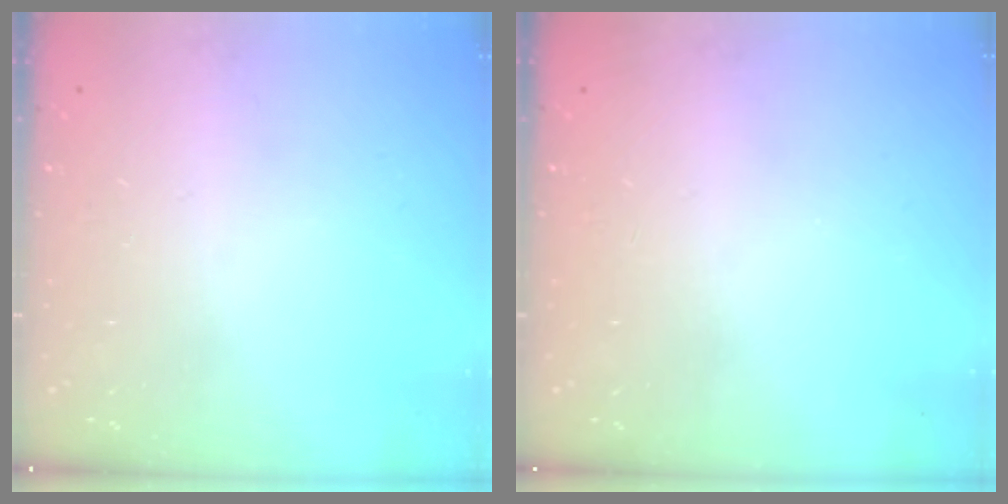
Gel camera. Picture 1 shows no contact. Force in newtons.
{"total": 2.7, "press": 2.0, "slide": 1.8}